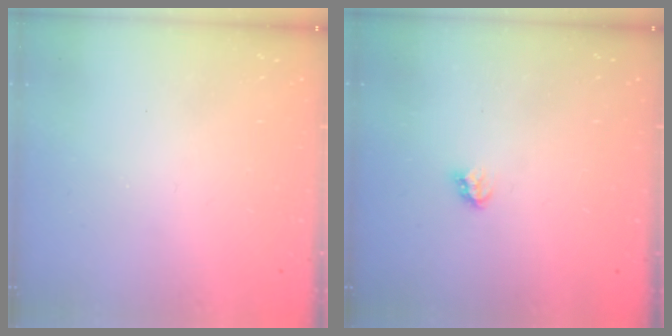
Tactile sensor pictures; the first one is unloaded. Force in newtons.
{"total": 2.8, "press": 2.8, "slide": 0.5}